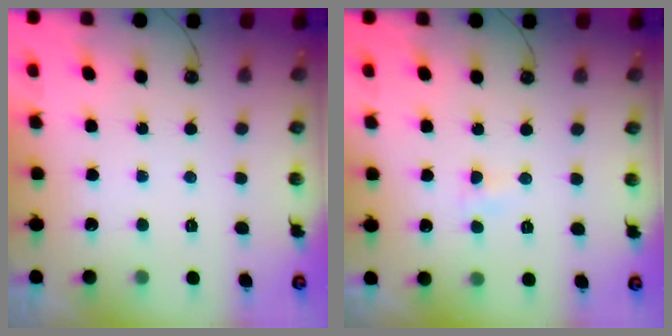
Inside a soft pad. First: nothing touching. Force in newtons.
{"total": 2.9, "press": 2.9, "slide": 0.4}